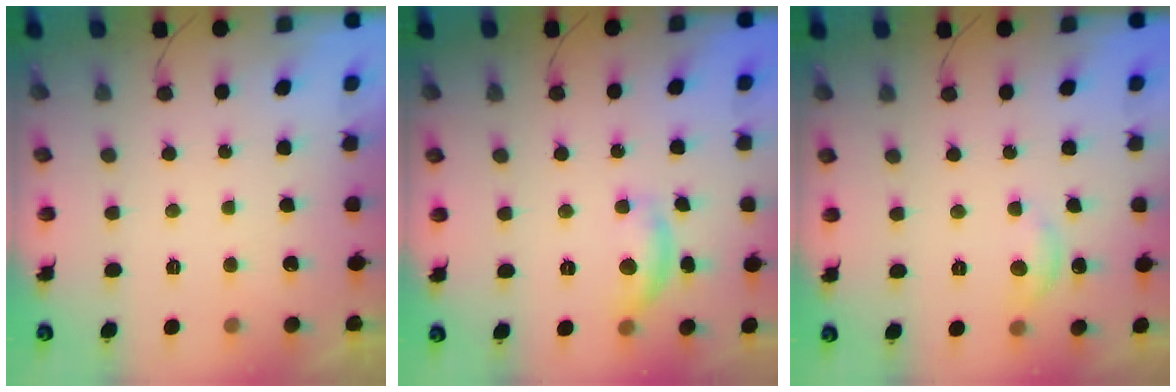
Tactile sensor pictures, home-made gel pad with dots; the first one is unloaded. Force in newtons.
{"total": 10.3, "press": 10.3, "slide": 0.6}
{"total": 5.9, "press": 5.9, "slide": 0.8}